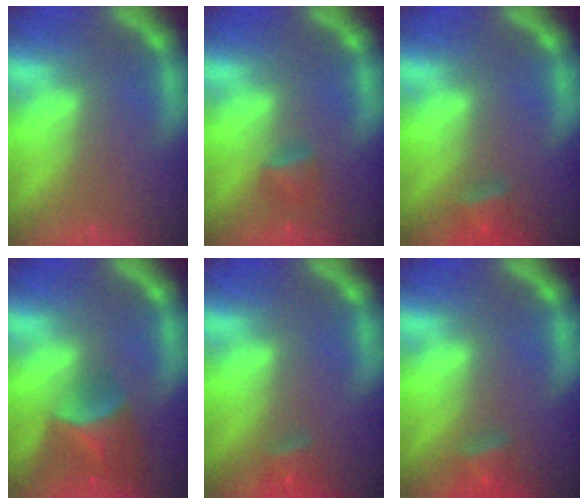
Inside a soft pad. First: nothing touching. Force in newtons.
{"total": 1.9}
{"total": 2.4}
{"total": 5.5}
{"total": 1.9}
{"total": 2.4}